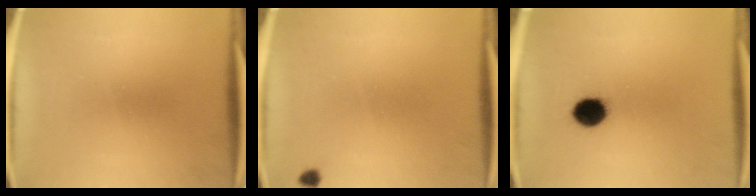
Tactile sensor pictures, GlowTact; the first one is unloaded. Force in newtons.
{"total": 1.0}
{"total": 6.5}